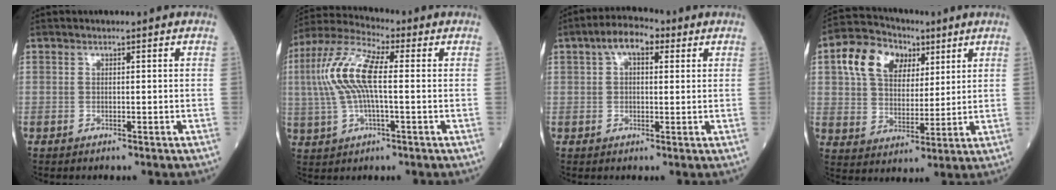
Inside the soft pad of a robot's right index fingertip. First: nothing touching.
{"total": 11.7, "force": [1.0, 3.0, 11.2], "torque": [-0.254, 0.026, 0.015]}
{"total": 6.0, "force": [2.5, 2.9, 4.7], "torque": [-0.081, 0.026, 0.038]}
{"total": 11.7, "force": [4.8, 8.1, 7.0], "torque": [-0.145, 0.038, 0.087]}